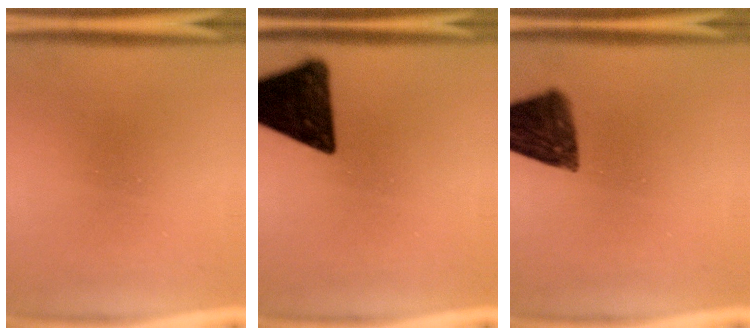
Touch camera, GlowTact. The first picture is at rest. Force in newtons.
{"total": 14.3}
{"total": 12.5}